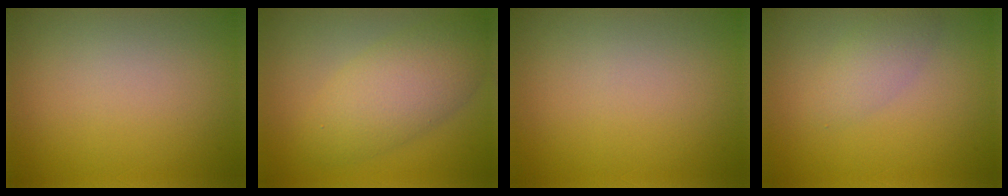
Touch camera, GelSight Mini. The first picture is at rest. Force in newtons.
{"total": 5.6, "press": 5.6, "slide": 0.2}
{"total": 0.0}
{"total": 2.2, "press": 2.2, "slide": 0.1}